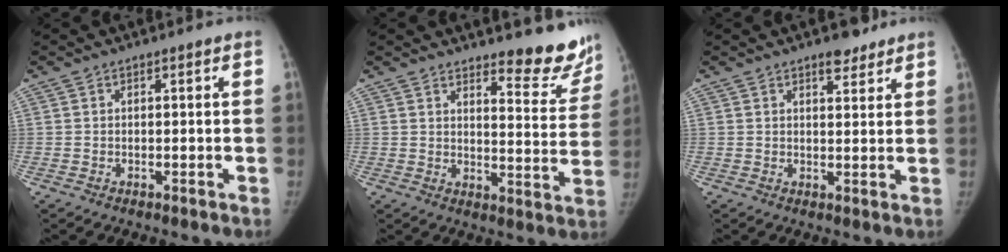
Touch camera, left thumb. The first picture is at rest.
{"total": 12.0, "force": [10.6, 2.9, 4.8], "torque": [-0.021, -0.097, 0.124]}
{"total": 4.3, "force": [3.2, 1.9, 2.2], "torque": [-0.016, -0.019, 0.046]}